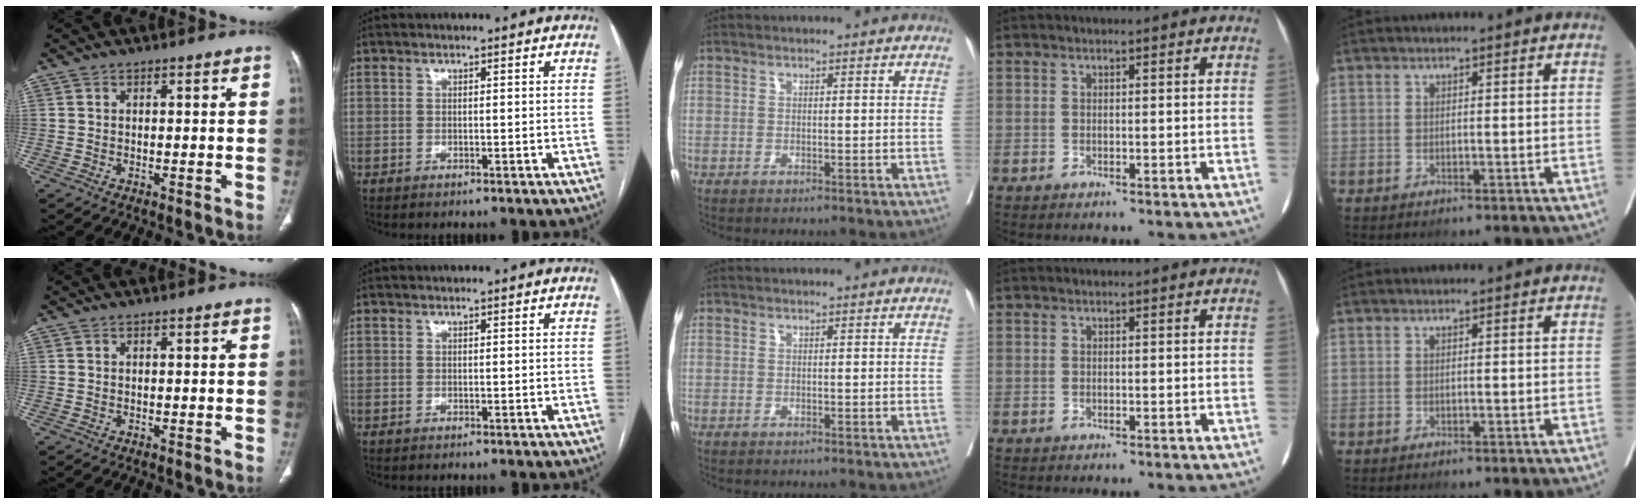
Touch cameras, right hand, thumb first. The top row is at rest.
{}